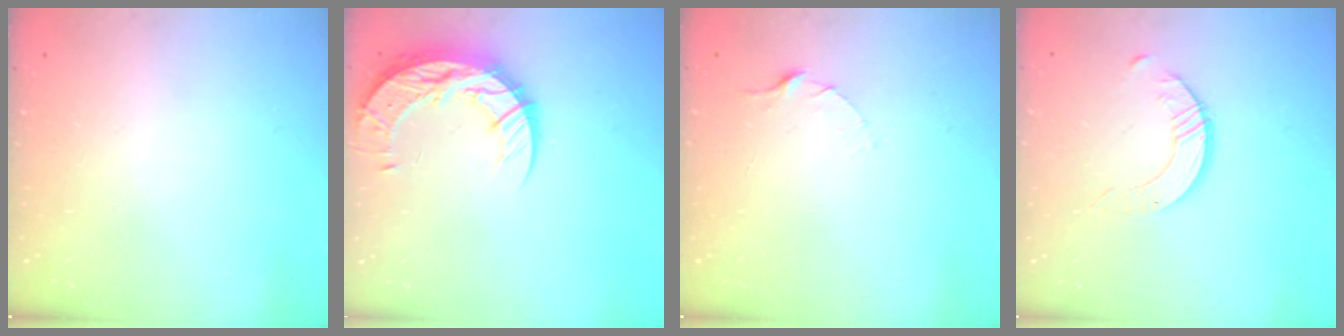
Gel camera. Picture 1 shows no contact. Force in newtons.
{"total": 13.5, "press": 13.5, "slide": 1.0}
{"total": 2.5, "press": 2.5, "slide": 0.3}
{"total": 2.5, "press": 2.5, "slide": 0.3}